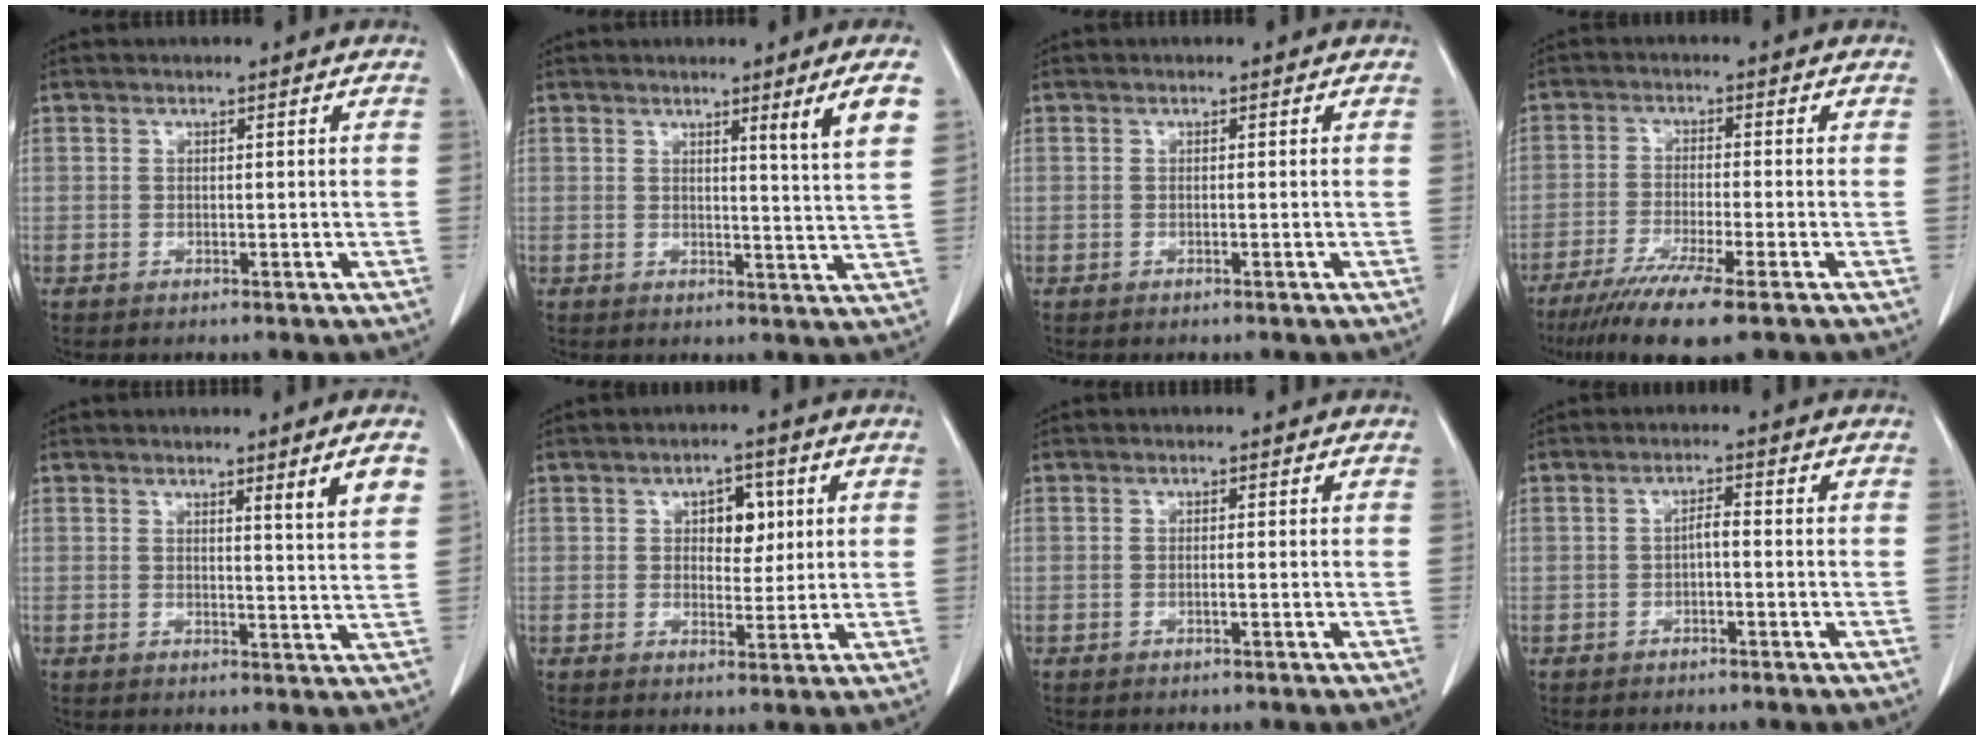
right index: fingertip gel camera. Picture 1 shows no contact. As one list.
[{"total": 5.0, "force": [2.5, -1.5, 4.0], "torque": [-0.060, -0.020, 0.038]}, {"total": 0.0}, {"total": 9.4, "force": [-6.3, -0.1, 6.9], "torque": [-0.119, -0.026, -0.102]}, {"total": 4.2, "force": [2.4, -0.7, 3.5], "torque": [-0.049, -0.018, 0.033]}, {"total": 4.6, "force": [1.4, 2.7, 3.5], "torque": [-0.048, 0.009, 0.022]}, {"total": 0.6, "force": [-0.2, 0.0, 0.6], "torque": [-0.010, 0.001, -0.003]}, {"total": 1.7, "force": [-0.5, 0.4, 1.6], "torque": [-0.026, 0.004, -0.008]}]